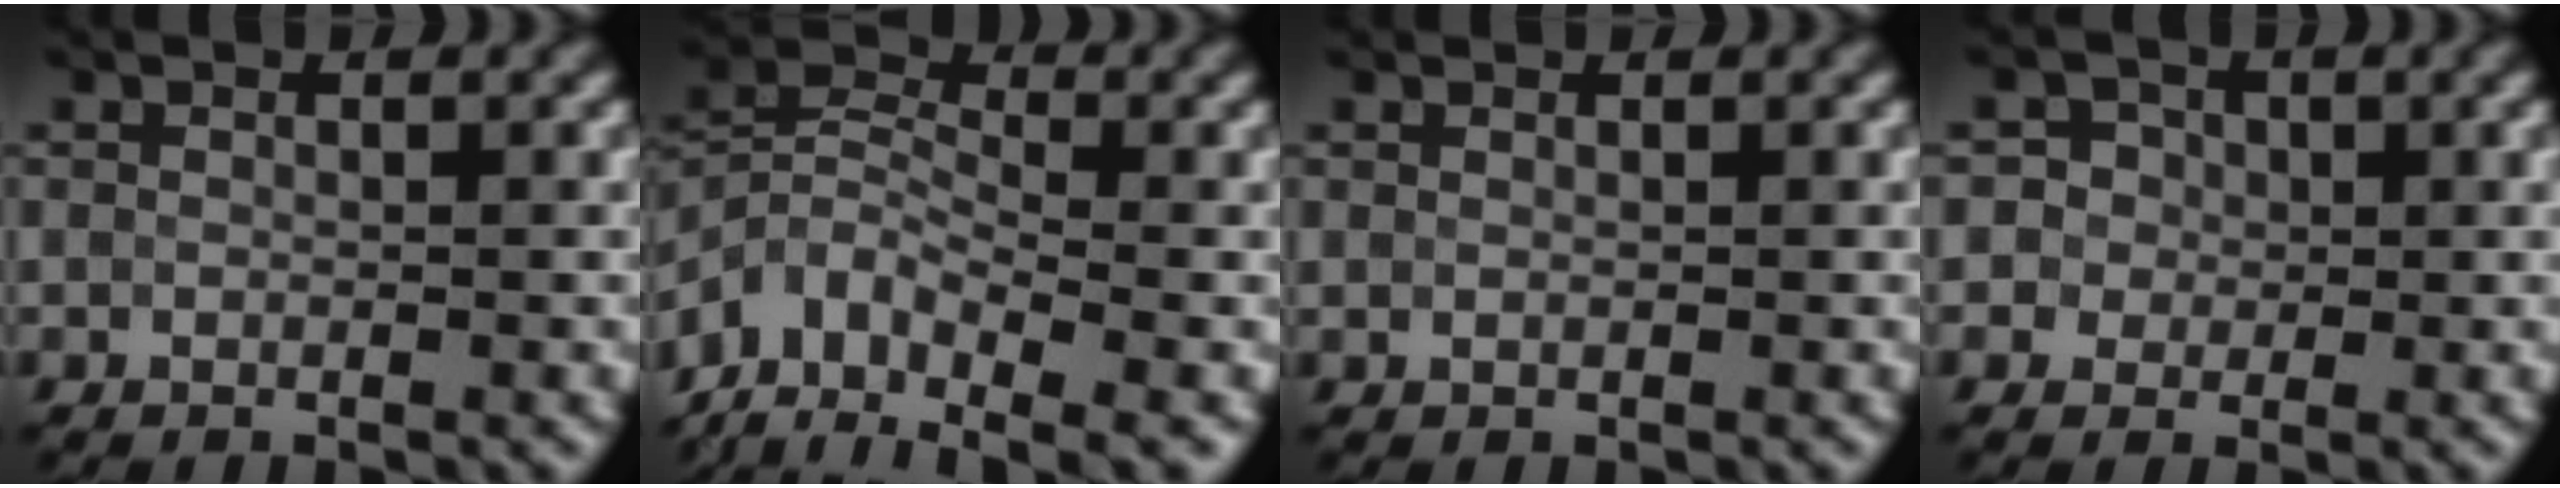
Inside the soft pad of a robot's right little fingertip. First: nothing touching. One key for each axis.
{"total": 7.3, "fx": -4.9, "fy": 3.7, "fz": 3.9, "tx": -0.069, "ty": 0.004, "tz": -0.110}
{"total": 0.8, "fx": 0.7, "fy": 0.2, "fz": 0.1, "tx": -0.003, "ty": -0.002, "tz": 0.013}
{"total": 3.7, "fx": 1.0, "fy": 3.3, "fz": 1.2, "tx": -0.002, "ty": 0.015, "tz": 0.003}